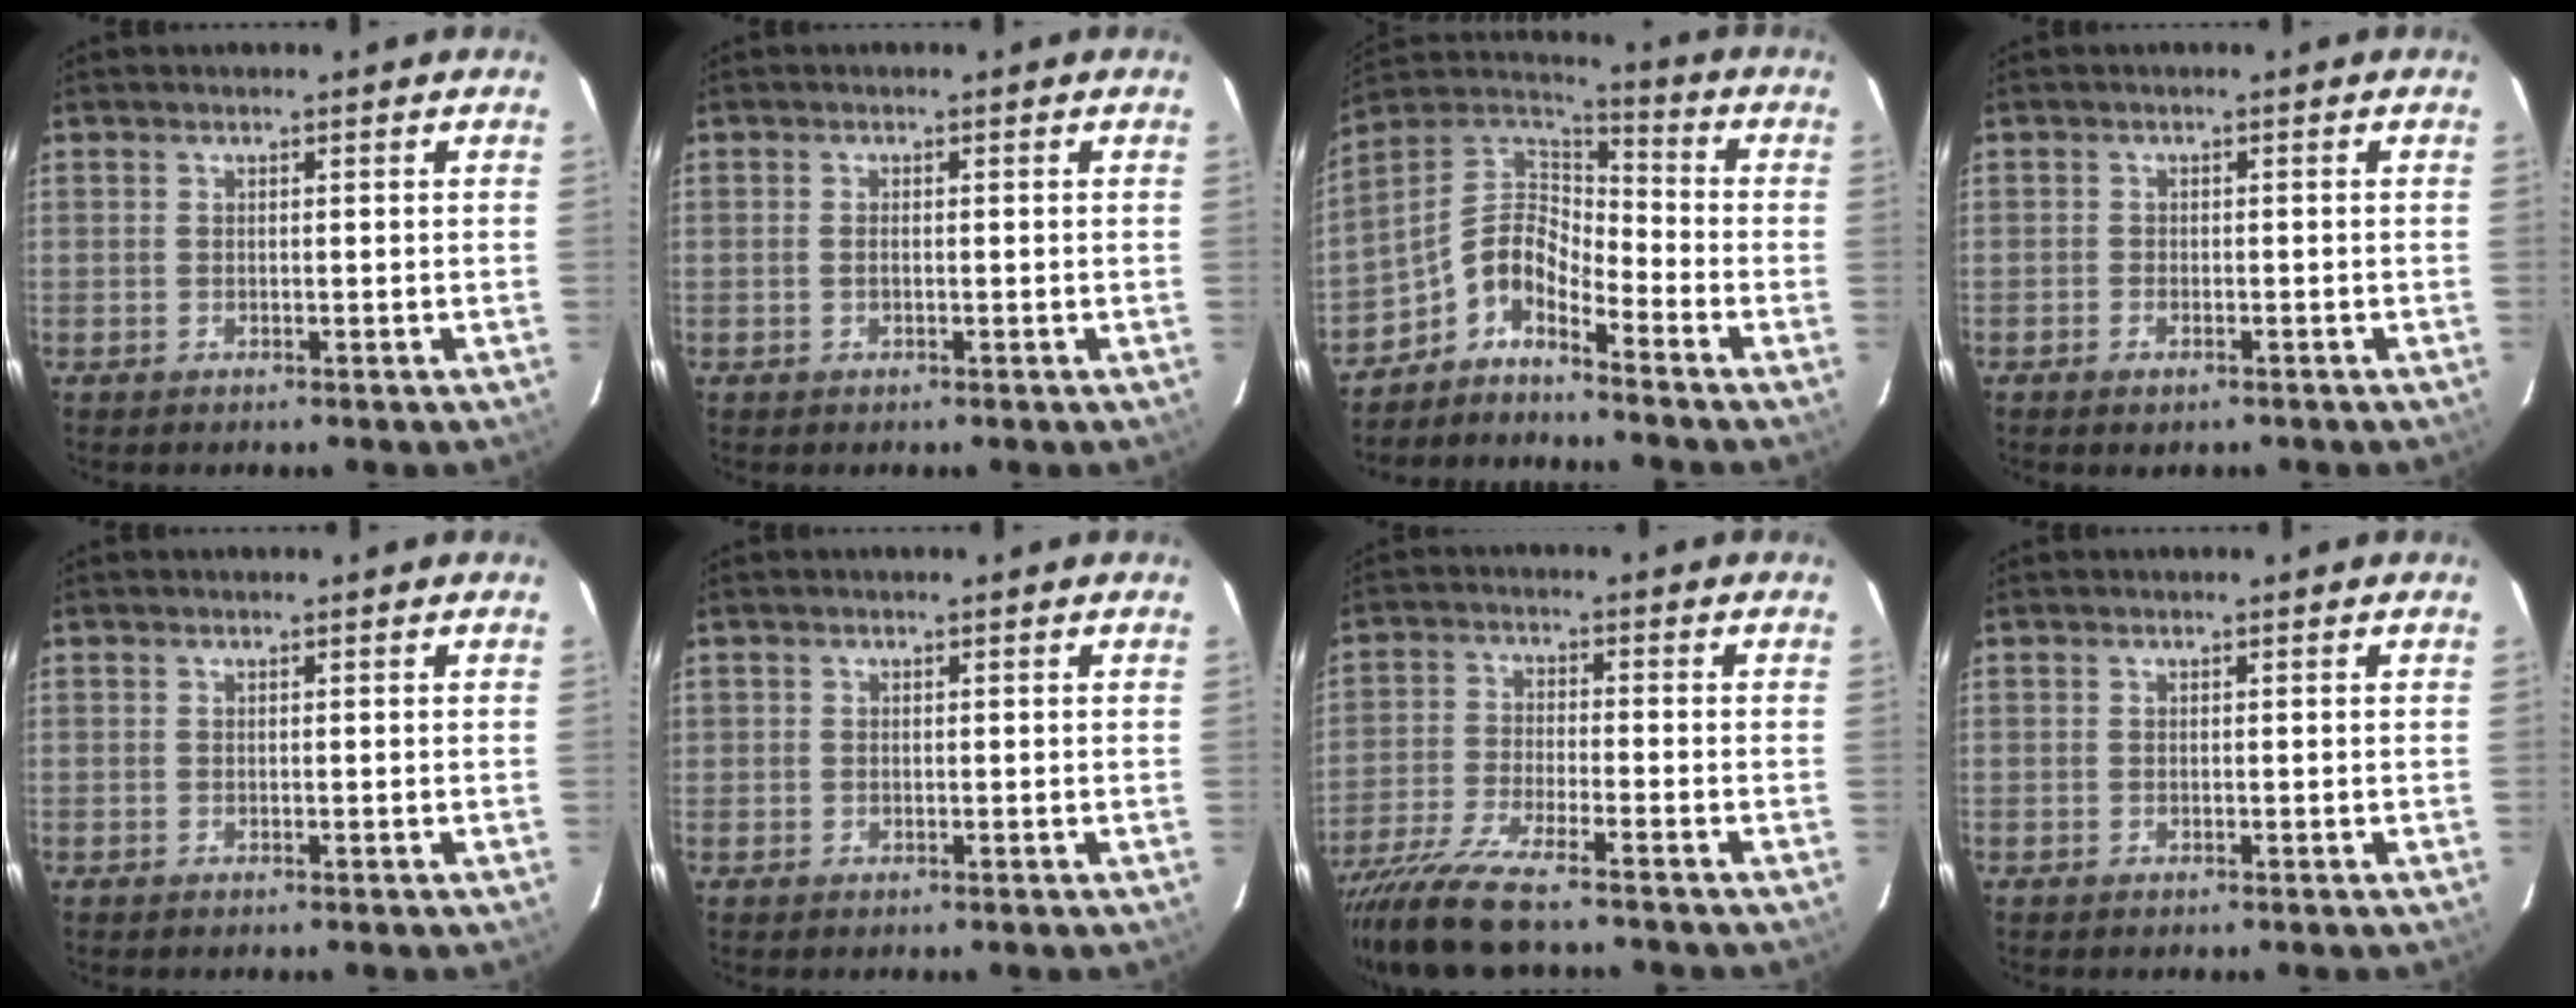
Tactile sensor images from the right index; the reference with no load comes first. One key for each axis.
{"total": 0.8, "fx": -0.1, "fy": 0.4, "fz": 0.7, "tx": -0.015, "ty": 0.001, "tz": -0.004}
{"total": 8.1, "fx": -5.6, "fy": 3.8, "fz": 4.4, "tx": -0.103, "ty": 0.038, "tz": -0.126}
{"total": 2.0, "fx": -1.3, "fy": 1.1, "fz": 1.0, "tx": -0.024, "ty": -0.002, "tz": -0.024}
{"total": 0.0}
{"total": 0.5, "fx": 0.0, "fy": 0.5, "fz": 0.1, "tx": 0.000, "ty": 0.000, "tz": 0.000}
{"total": 12.8, "fx": -10.5, "fy": 1.5, "fz": 7.2, "tx": -0.159, "ty": -0.040, "tz": -0.194}
{"total": 0.0}